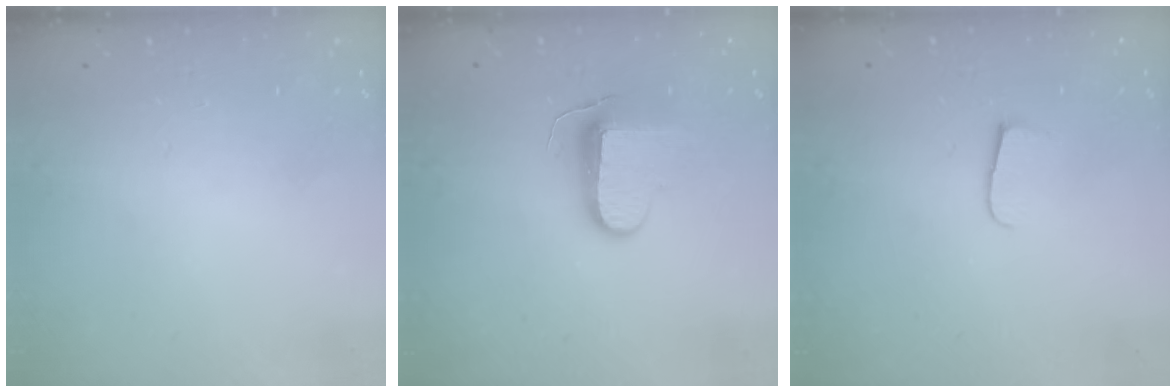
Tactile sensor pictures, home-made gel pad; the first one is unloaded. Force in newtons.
{"total": 9.6, "press": 9.6, "slide": 0.9}
{"total": 6.2, "press": 6.1, "slide": 0.6}